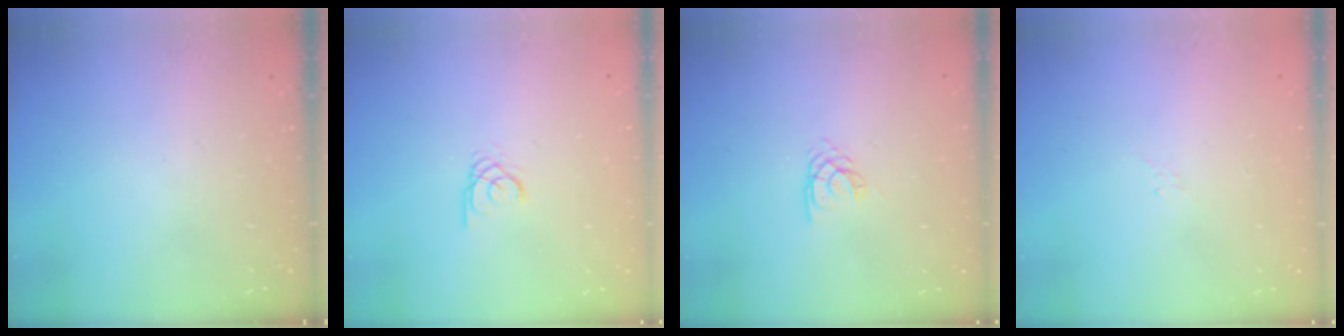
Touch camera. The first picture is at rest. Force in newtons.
{"total": 1.9, "press": 1.9, "slide": 0.1}
{"total": 1.9, "press": 1.8, "slide": 0.3}
{"total": 2.1, "press": 2.0, "slide": 0.6}